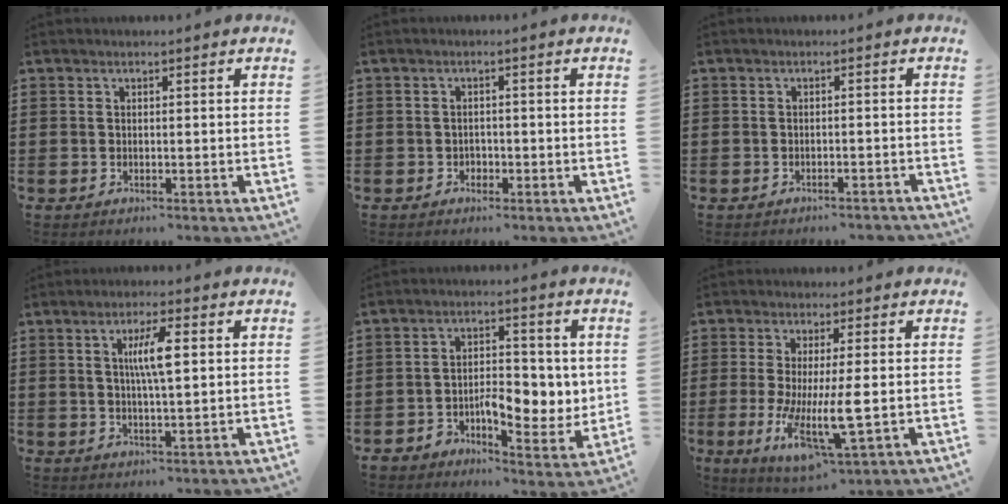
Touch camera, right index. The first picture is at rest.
{"total": 1.1, "force": [-0.7, 0.9, 0.3], "torque": [-0.008, 0.000, -0.016]}
{"total": 1.4, "force": [-1.4, 0.2, 0.0], "torque": [-0.006, 0.001, -0.031]}
{"total": 5.4, "force": [1.1, 0.9, 5.2], "torque": [-0.102, 0.006, 0.015]}
{"total": 6.8, "force": [-1.2, 4.5, 5.0], "torque": [-0.071, 0.004, -0.026]}
{"total": 9.3, "force": [-1.5, 2.0, 8.9], "torque": [-0.176, -0.021, -0.022]}